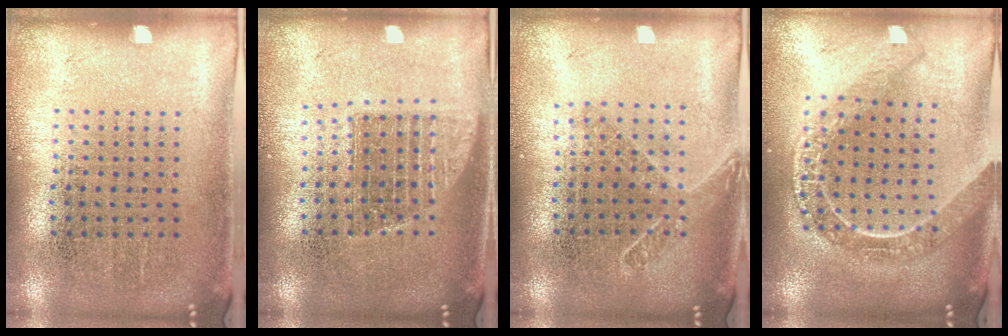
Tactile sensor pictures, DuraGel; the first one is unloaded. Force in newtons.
{"total": 1.3, "press": 1.1, "slide": 0.7}
{"total": 1.5, "press": 1.2, "slide": 0.9}
{"total": 2.2, "press": 1.8, "slide": 1.2}